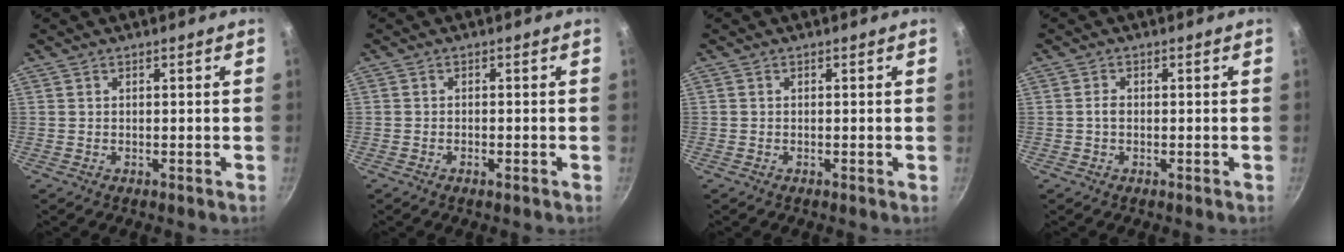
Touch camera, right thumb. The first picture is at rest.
{"total": 1.0, "force": [-0.6, 0.2, 0.8], "torque": [-0.020, 0.003, -0.014]}
{"total": 0.0}
{"total": 1.4, "force": [-0.2, 0.9, 1.0], "torque": [-0.018, 0.006, -0.005]}